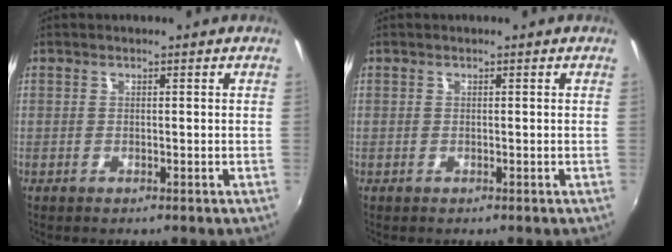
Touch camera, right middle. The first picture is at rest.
{"total": 0.0}